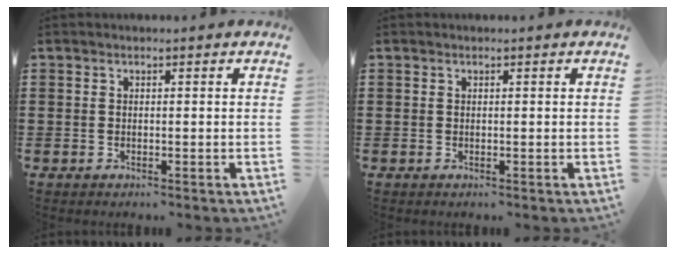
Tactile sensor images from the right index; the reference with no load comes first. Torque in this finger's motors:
{"motor_torque": [0.00, 0.00, 0.01, 0.00]}